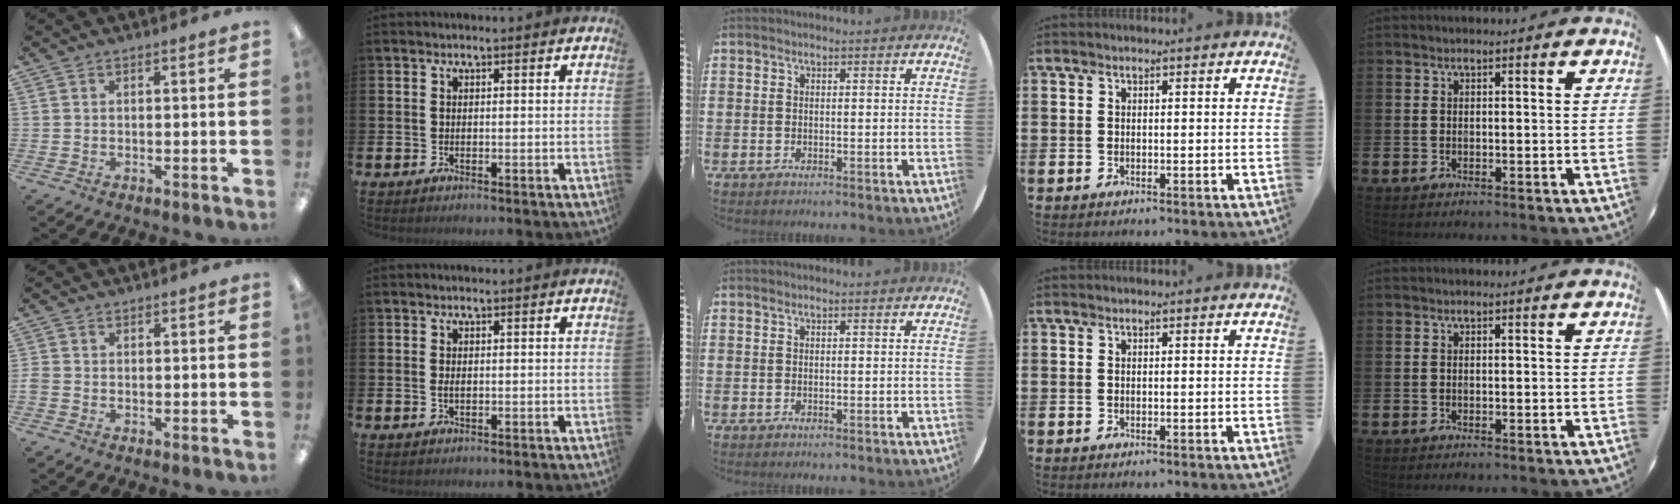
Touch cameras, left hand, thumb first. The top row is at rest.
{"thumb": {"total": 0.9, "force": [-0.3, 0.8, 0.4], "torque": [-0.006, 0.003, -0.005]}, "index": {"total": 0.8, "force": [0.0, 0.4, 0.7], "torque": [-0.014, 0.004, -0.002]}}